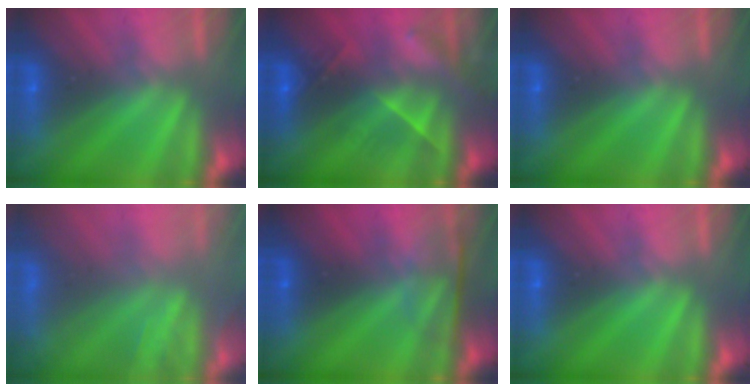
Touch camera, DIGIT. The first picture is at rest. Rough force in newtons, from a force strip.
{"total": 2.8}
{"total": 0.0}
{"total": 7.6}
{"total": 2.4}
{"total": 0.0}